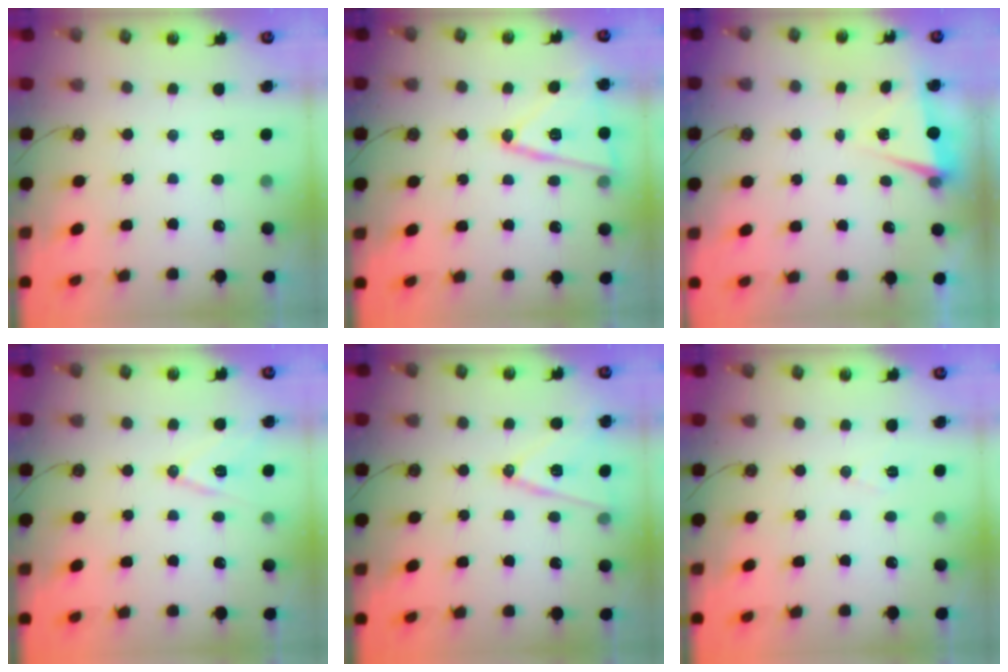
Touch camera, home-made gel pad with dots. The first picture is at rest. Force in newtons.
{"total": 16.1, "press": 16.1, "slide": 0.6}
{"total": 1.9, "press": 1.4, "slide": 1.3}
{"total": 10.2, "press": 9.6, "slide": 3.4}
{"total": 13.5, "press": 13.0, "slide": 3.8}
{"total": 5.9, "press": 3.8, "slide": 4.5}